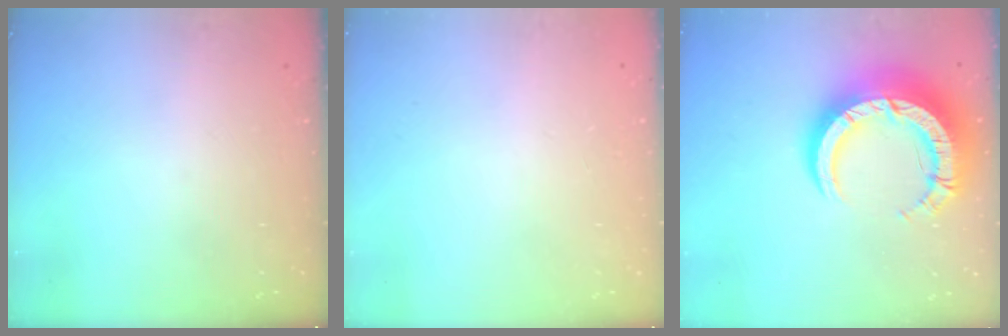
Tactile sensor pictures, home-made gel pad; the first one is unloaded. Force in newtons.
{"total": 2.4, "press": 2.4, "slide": 0.2}
{"total": 19.6, "press": 19.5, "slide": 1.7}